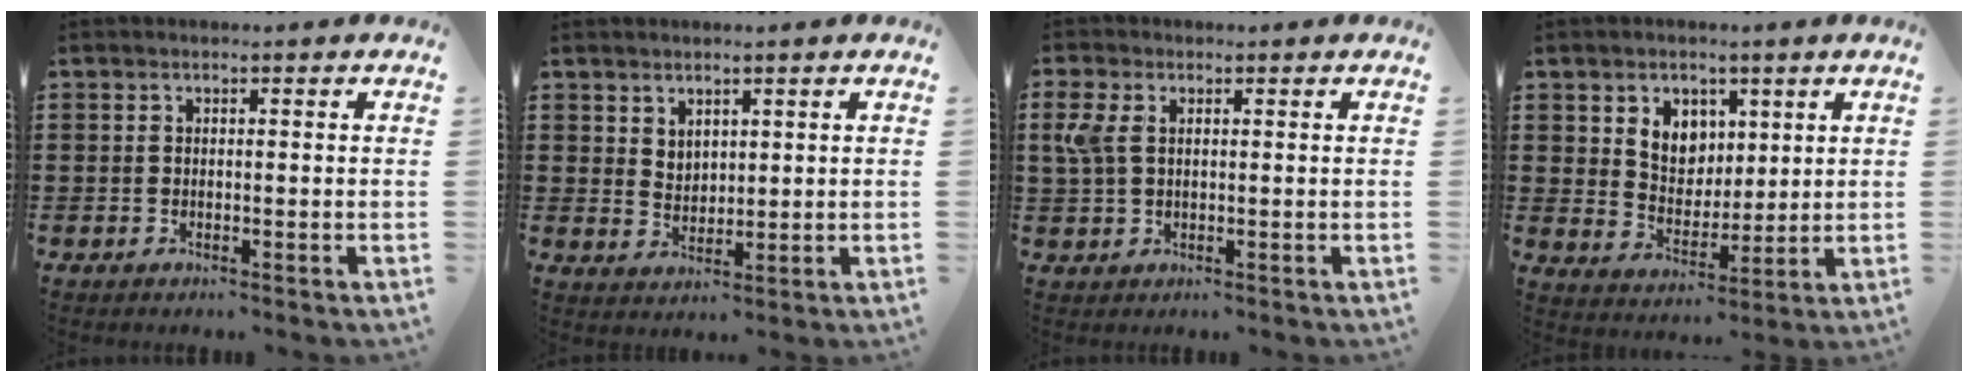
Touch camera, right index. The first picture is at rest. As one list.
[{"total": 2.8, "force": [2.3, 1.5, 0.3], "torque": [-0.012, 0.004, 0.045]}, {"total": 3.9, "force": [1.2, 2.3, 2.9], "torque": [-0.087, -0.001, 0.014]}, {"total": 5.6, "force": [2.9, 4.5, 1.7], "torque": [-0.049, 0.007, 0.051]}]